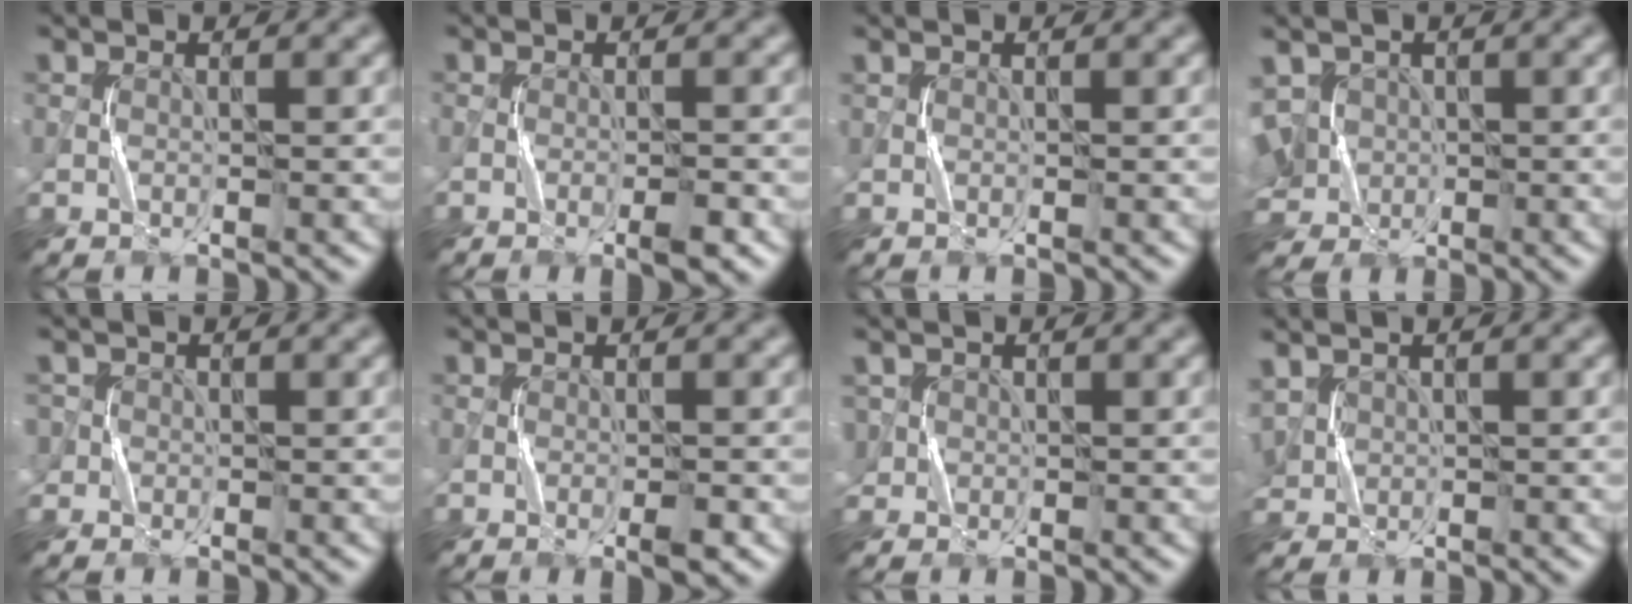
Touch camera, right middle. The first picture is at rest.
{"total": 2.1, "force": [-1.1, 0.5, 1.8], "torque": [-0.031, 0.001, -0.018]}
{"total": 0.0}
{"total": 8.1, "force": [0.2, 6.7, 4.5], "torque": [-0.115, 0.007, -0.011]}
{"total": 1.7, "force": [0.1, 1.6, 0.3], "torque": [0.002, 0.005, -0.007]}
{"total": 1.9, "force": [-0.8, 0.4, 1.6], "torque": [-0.028, -0.001, -0.013]}
{"total": 1.7, "force": [0.2, 1.6, 0.2], "torque": [-0.002, 0.000, 0.003]}
{"total": 2.4, "force": [0.7, 1.9, 1.2], "torque": [-0.038, 0.003, 0.016]}